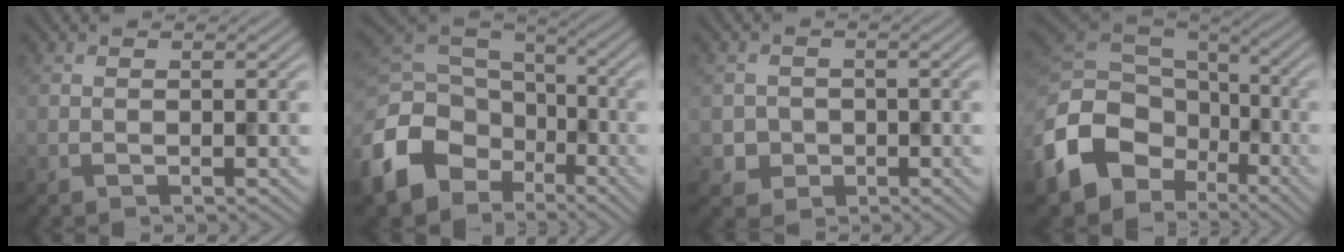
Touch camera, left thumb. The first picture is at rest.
{"total": 15.8, "force": [-7.4, 11.3, 8.2], "torque": [-0.246, -0.046, -0.144]}
{"total": 2.7, "force": [-0.7, 2.6, 0.5], "torque": [-0.010, -0.006, -0.018]}
{"total": 15.9, "force": [-7.1, 11.3, 8.5], "torque": [-0.229, -0.040, -0.137]}